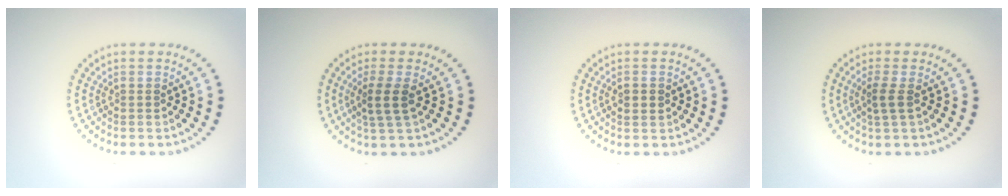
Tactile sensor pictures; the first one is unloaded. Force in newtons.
{"total": 2.5, "press": 2.0, "slide": 1.5}
{"total": 1.0, "press": 1.0, "slide": 0.0}
{"total": 1.7, "press": 1.3, "slide": 1.0}